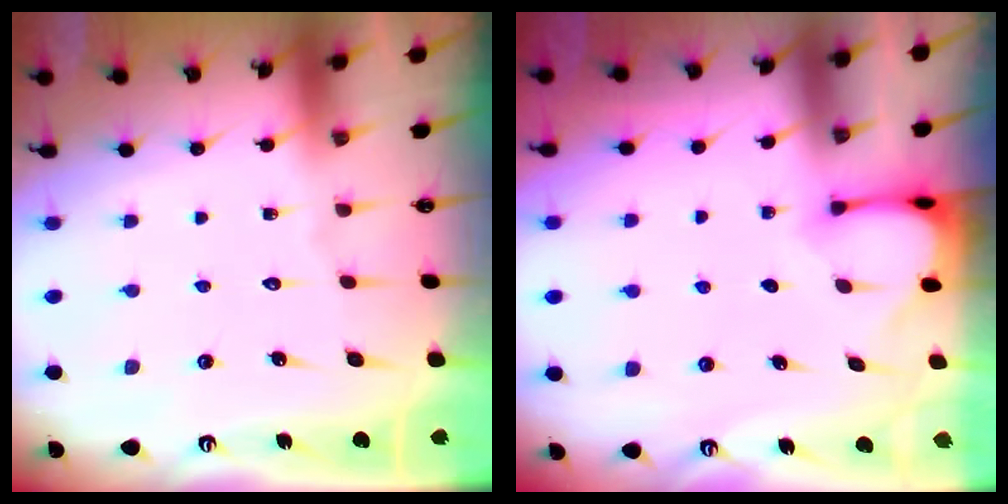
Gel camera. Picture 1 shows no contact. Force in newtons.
{"total": 3.1, "press": 3.1, "slide": 0.4}